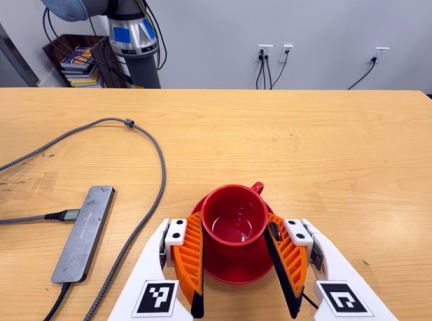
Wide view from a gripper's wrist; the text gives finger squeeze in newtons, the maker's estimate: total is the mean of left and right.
{"total": 5.4, "left": 5.4, "right": 5.4}